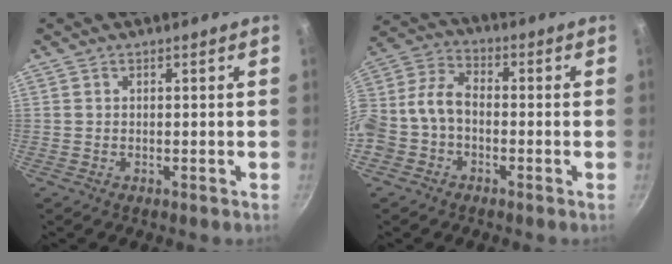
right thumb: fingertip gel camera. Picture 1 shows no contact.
{"total": 9.7, "force": [-2.5, 7.0, 6.3], "torque": [-0.122, 0.046, -0.063]}